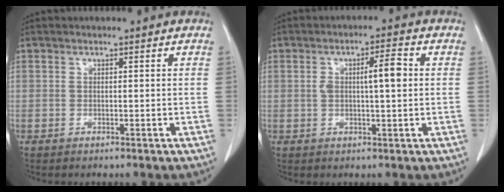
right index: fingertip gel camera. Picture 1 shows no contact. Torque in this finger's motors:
{"motor_torque": [0.16, 0.06, 0.11, 0.04]}